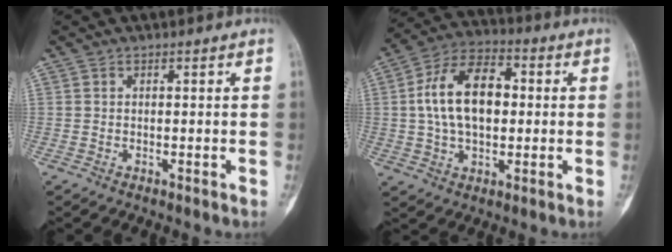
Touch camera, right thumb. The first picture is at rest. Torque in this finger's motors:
{"motor_torque": [1.68, 1.76, 0.73, -0.49, 0.20]}